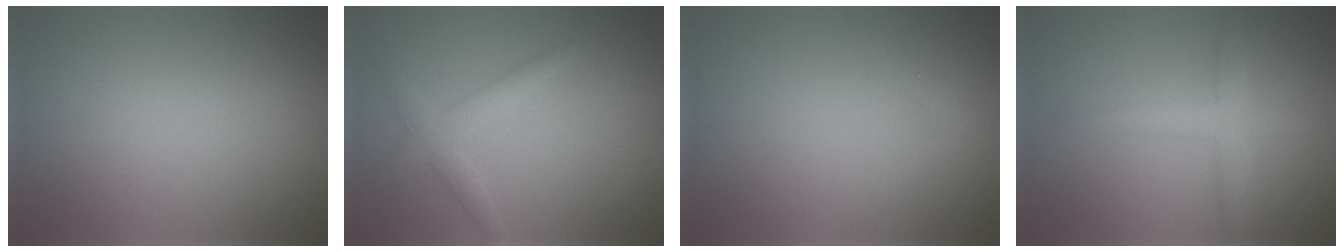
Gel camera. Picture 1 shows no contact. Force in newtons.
{"total": 2.4, "press": 2.4, "slide": 0.2}
{"total": 1.2, "press": 1.2, "slide": 0.1}
{"total": 3.1, "press": 3.1, "slide": 0.2}